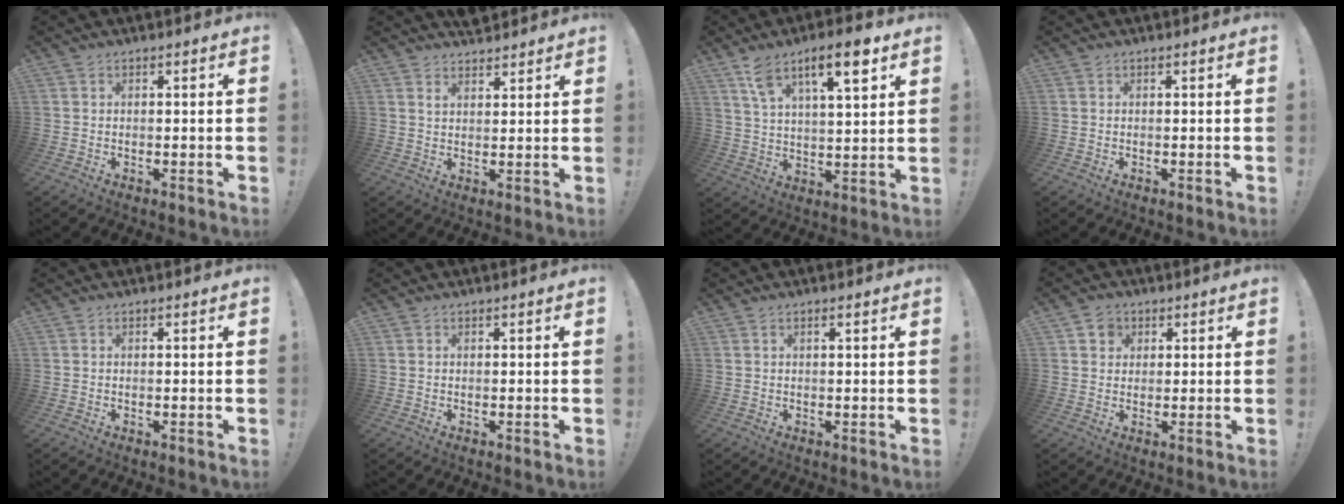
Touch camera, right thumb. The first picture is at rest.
{"total": 3.7, "force": [3.3, 1.4, 0.9], "torque": [-0.002, -0.023, 0.059]}
{"total": 12.7, "force": [7.7, 3.5, 9.5], "torque": [-0.147, -0.028, 0.123]}
{"total": 0.0}
{"total": 0.0}
{"total": 0.0}
{"total": 1.2, "force": [0.6, 0.0, 1.1], "torque": [-0.014, -0.002, 0.008]}
{"total": 3.9, "force": [1.7, 3.4, 0.9], "torque": [-0.007, -0.004, 0.029]}